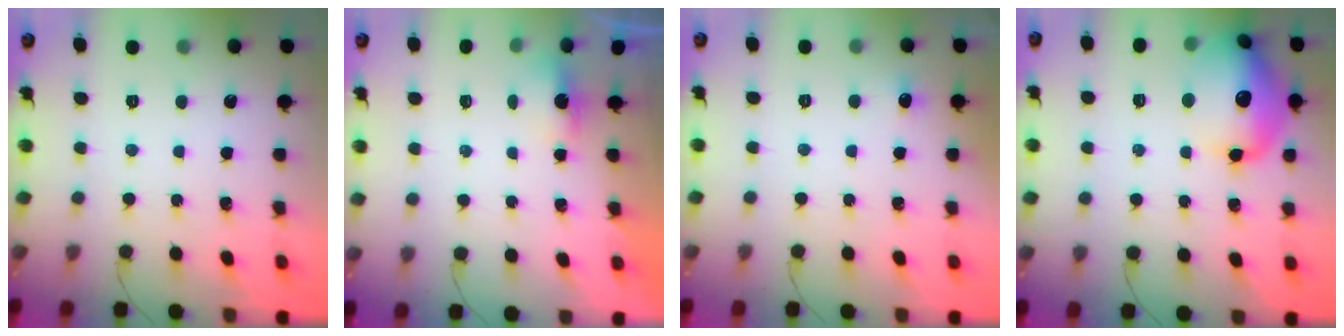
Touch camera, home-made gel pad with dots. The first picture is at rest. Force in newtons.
{"total": 2.7, "press": 2.6, "slide": 0.7}
{"total": 3.0, "press": 2.8, "slide": 1.2}
{"total": 17.6, "press": 17.5, "slide": 1.8}